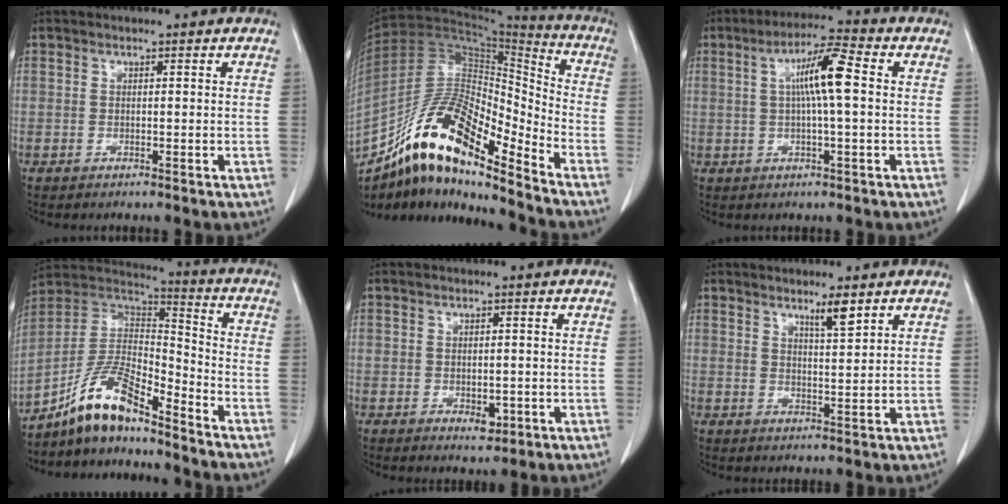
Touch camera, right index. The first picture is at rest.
{"total": 18.5, "force": [-12.9, 3.8, 12.7], "torque": [-0.240, 0.016, -0.230]}
{"total": 7.9, "force": [1.1, 0.5, 7.8], "torque": [-0.143, 0.014, 0.014]}
{"total": 11.7, "force": [-9.1, 2.2, 7.0], "torque": [-0.147, 0.023, -0.170]}
{"total": 2.7, "force": [-0.7, 1.7, 1.9], "torque": [-0.024, -0.001, -0.002]}
{"total": 3.6, "force": [2.6, 0.2, 2.5], "torque": [-0.047, -0.004, 0.047]}